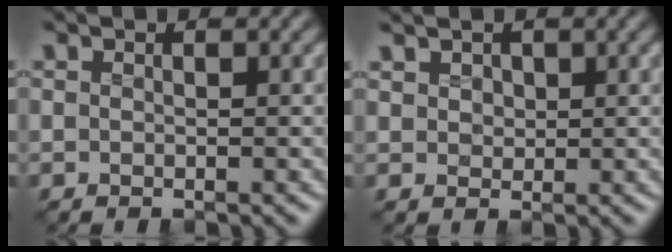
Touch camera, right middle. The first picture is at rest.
{"total": 2.2, "force": [1.3, 1.5, 0.8], "torque": [-0.034, 0.003, 0.030]}